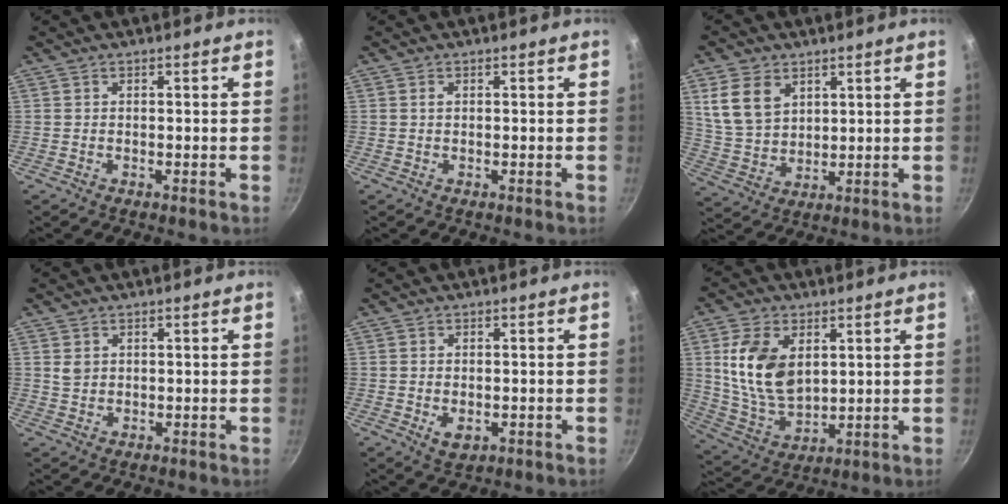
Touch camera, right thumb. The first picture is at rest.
{"total": 0.9, "force": [0.3, 0.6, 0.6], "torque": [-0.010, 0.003, 0.005]}
{"total": 9.7, "force": [4.1, 6.8, 5.4], "torque": [-0.088, -0.014, 0.093]}
{"total": 2.1, "force": [0.7, 1.7, 1.1], "torque": [-0.014, 0.000, 0.016]}
{"total": 3.3, "force": [-0.6, 2.2, 2.4], "torque": [-0.037, -0.009, -0.004]}
{"total": 13.9, "force": [3.6, 8.7, 10.1], "torque": [-0.177, -0.025, 0.081]}